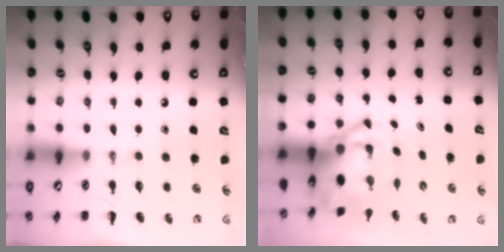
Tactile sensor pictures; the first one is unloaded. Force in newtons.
{"total": 5.8, "press": 5.6, "slide": 1.7}